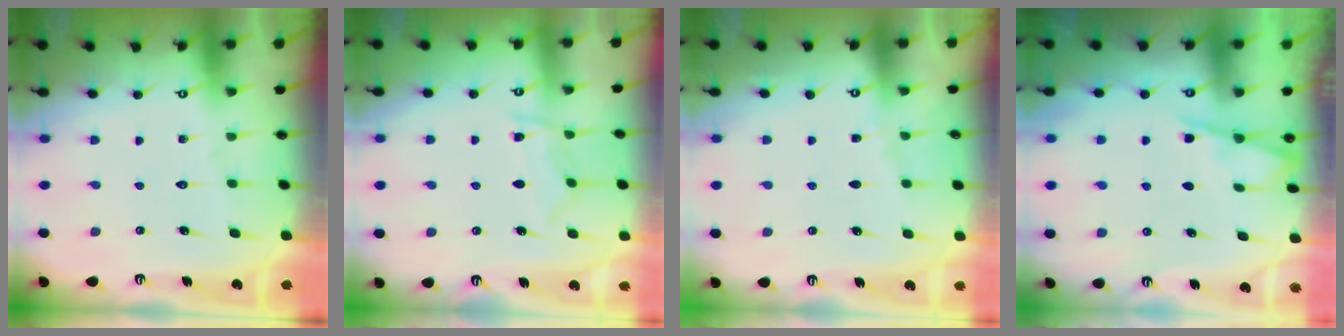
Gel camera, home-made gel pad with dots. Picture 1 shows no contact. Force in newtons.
{"total": 6.9, "press": 6.8, "slide": 0.9}
{"total": 2.6, "press": 2.6, "slide": 0.4}
{"total": 4.6, "press": 4.6, "slide": 0.5}